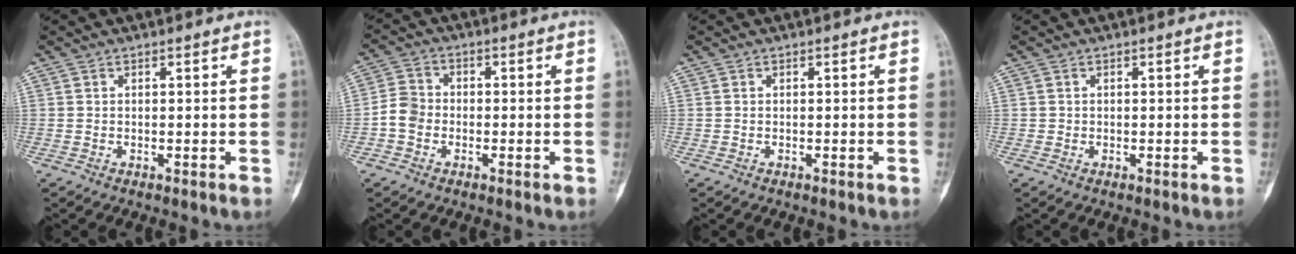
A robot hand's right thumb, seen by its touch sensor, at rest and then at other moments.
{"total": 4.9, "force": [-1.3, 4.2, 2.3], "torque": [-0.031, 0.015, -0.035]}
{"total": 0.0}
{"total": 0.0}